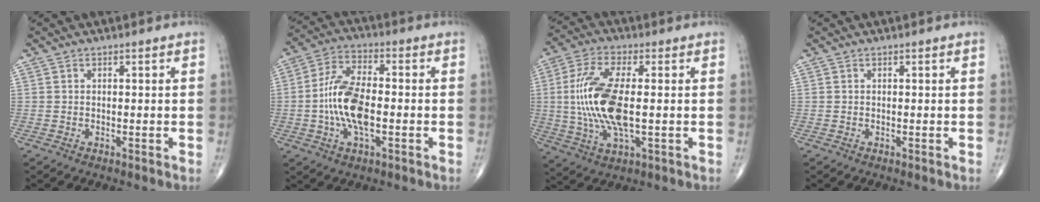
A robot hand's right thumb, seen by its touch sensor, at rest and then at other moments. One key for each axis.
{"total": 12.2, "fx": -1.9, "fy": 5.6, "fz": 10.7, "tx": -0.217, "ty": 0.020, "tz": -0.041}
{"total": 15.2, "fx": -0.1, "fy": 5.8, "fz": 14.0, "tx": -0.309, "ty": 0.000, "tz": 0.000}
{"total": 0.0}